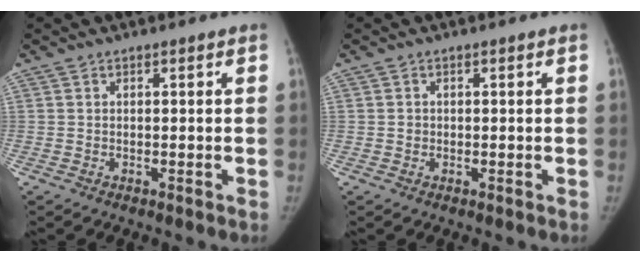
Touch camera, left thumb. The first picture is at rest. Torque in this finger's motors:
{"motor_torque": [-0.35, 0.06, 0.32, -0.15, -0.05]}